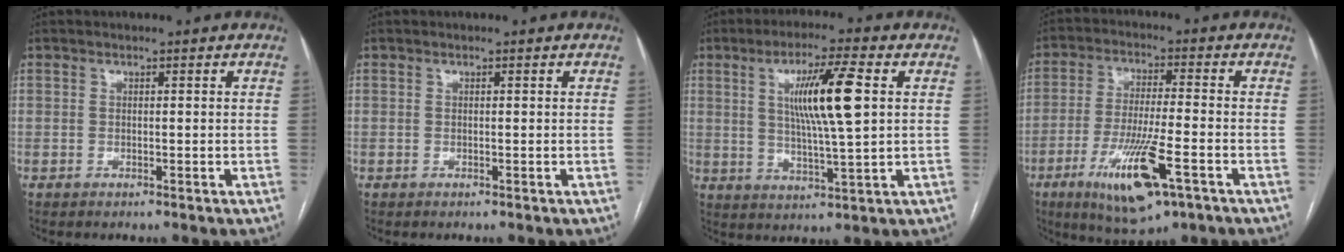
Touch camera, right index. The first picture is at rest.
{"total": 0.0}
{"total": 10.9, "force": [2.6, 0.3, 10.6], "torque": [-0.189, -0.001, 0.046]}
{"total": 13.1, "force": [-6.0, 2.3, 11.4], "torque": [-0.217, -0.023, -0.096]}